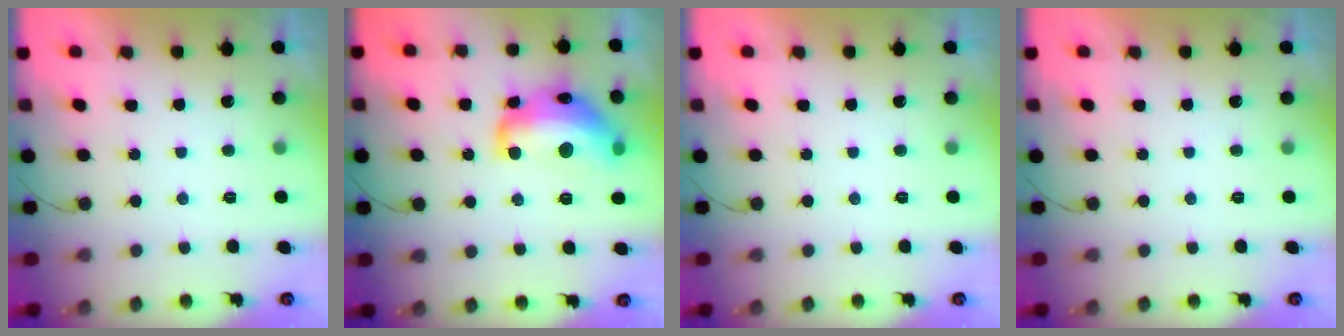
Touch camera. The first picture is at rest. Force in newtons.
{"total": 17.1, "press": 17.1, "slide": 0.9}
{"total": 0.0}
{"total": 0.0}